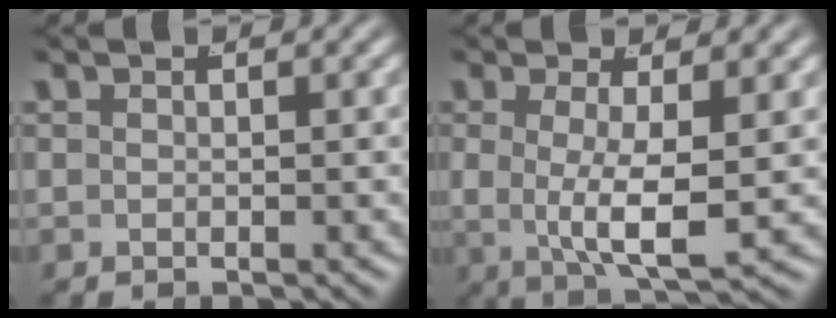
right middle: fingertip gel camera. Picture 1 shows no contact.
{"total": 6.2, "force": [0.1, 2.5, 5.7], "torque": [-0.101, -0.015, 0.009]}